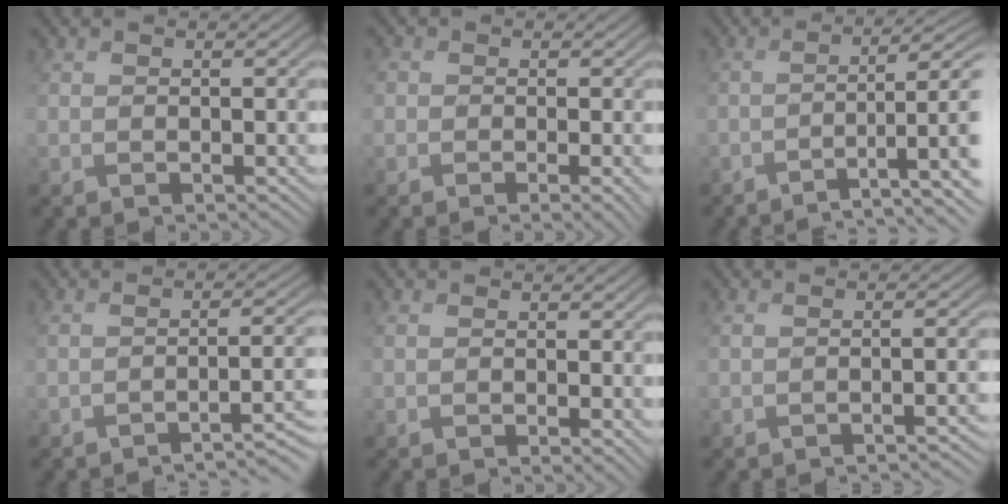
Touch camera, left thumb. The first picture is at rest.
{"total": 3.2, "force": [-1.5, 2.0, 2.0], "torque": [-0.027, -0.007, -0.015]}
{"total": 7.1, "force": [-2.7, 1.3, 6.4], "torque": [-0.090, 0.008, -0.040]}
{"total": 5.1, "force": [-3.1, 0.8, 3.9], "torque": [-0.037, 0.009, -0.043]}
{"total": 0.6, "force": [0.3, -0.1, 0.5], "torque": [-0.007, 0.002, 0.006]}
{"total": 1.9, "force": [-1.2, 0.0, 1.4], "torque": [-0.002, 0.014, -0.023]}